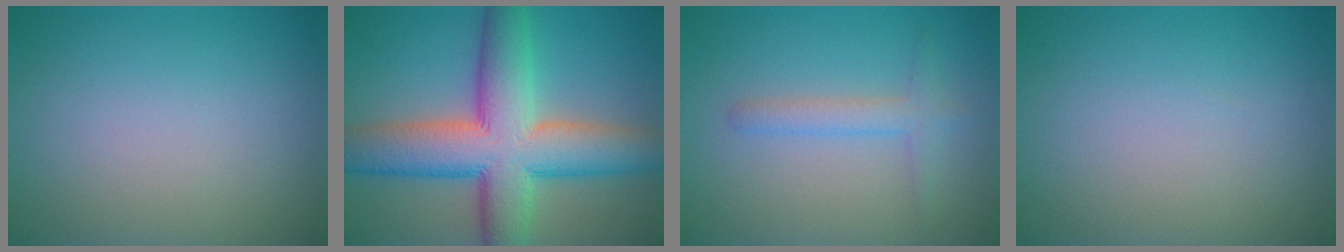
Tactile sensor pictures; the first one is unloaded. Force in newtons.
{"total": 11.6, "press": 11.6, "slide": 0.7}
{"total": 2.0, "press": 2.0, "slide": 0.1}
{"total": 0.0}